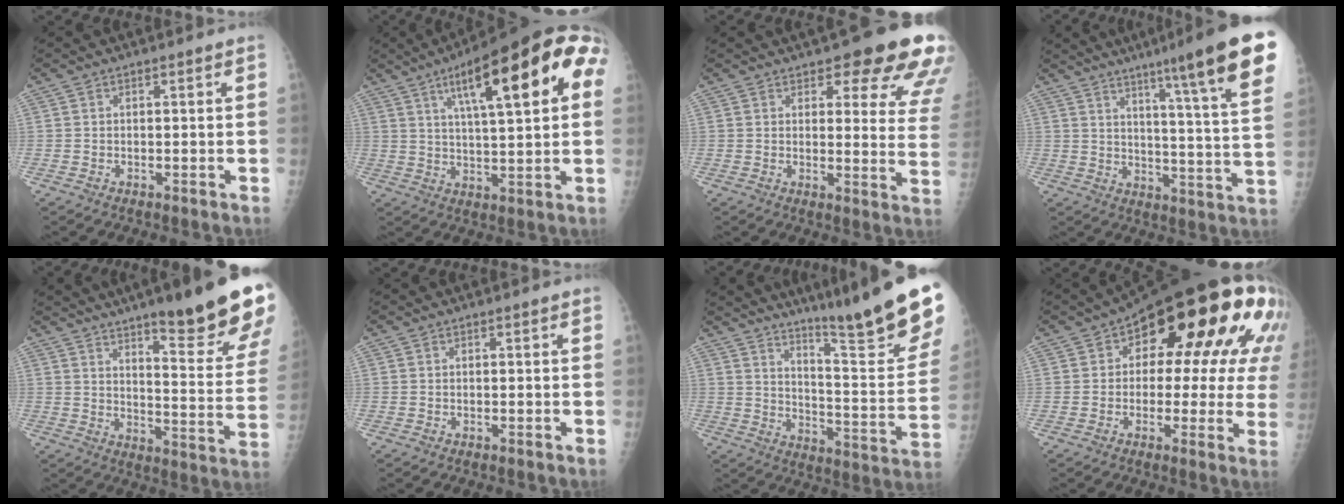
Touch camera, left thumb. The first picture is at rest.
{"total": 20.5, "force": [7.3, 5.4, 18.4], "torque": [-0.248, 0.014, 0.101]}
{"total": 16.6, "force": [11.1, 5.5, 11.2], "torque": [-0.085, -0.047, 0.113]}
{"total": 21.3, "force": [13.2, 1.0, 16.8], "torque": [-0.216, -0.057, 0.172]}
{"total": 22.2, "force": [15.2, 2.9, 15.9], "torque": [-0.195, -0.083, 0.210]}
{"total": 0.0}
{"total": 25.7, "force": [19.5, 1.6, 16.7], "torque": [-0.220, -0.139, 0.275]}
{"total": 22.2, "force": [7.2, 10.2, 18.3], "torque": [-0.201, 0.024, 0.089]}